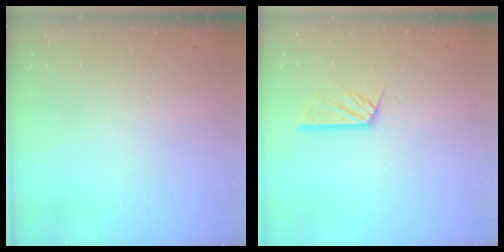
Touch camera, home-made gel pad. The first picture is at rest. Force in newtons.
{"total": 8.1, "press": 8.1, "slide": 0.6}